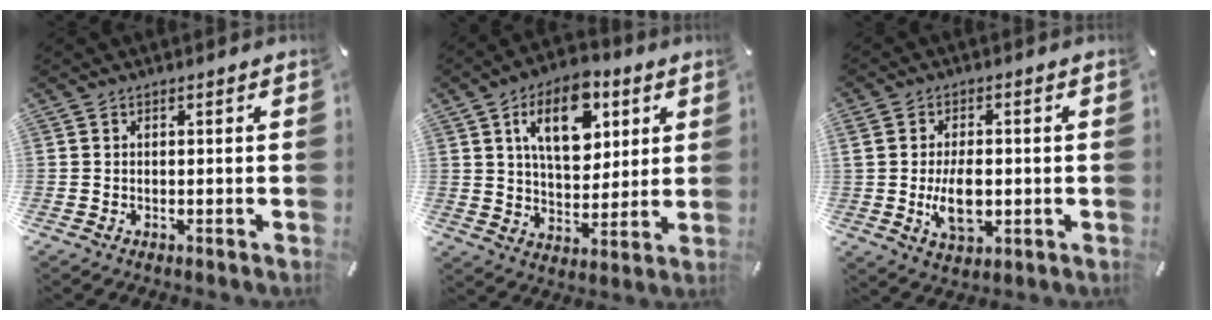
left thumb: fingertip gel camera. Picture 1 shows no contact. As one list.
[{"total": 14.5, "force": [6.2, 8.9, 9.6], "torque": [-0.143, -0.008, 0.104]}, {"total": 8.9, "force": [-1.0, 5.2, 7.2], "torque": [-0.138, -0.008, -0.019]}]